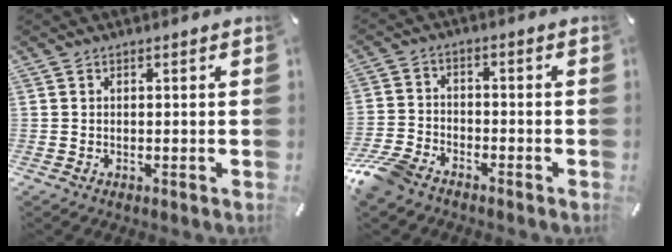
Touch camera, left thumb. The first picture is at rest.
{"total": 7.8, "force": [-6.2, 3.6, 2.9], "torque": [-0.071, 0.024, -0.124]}